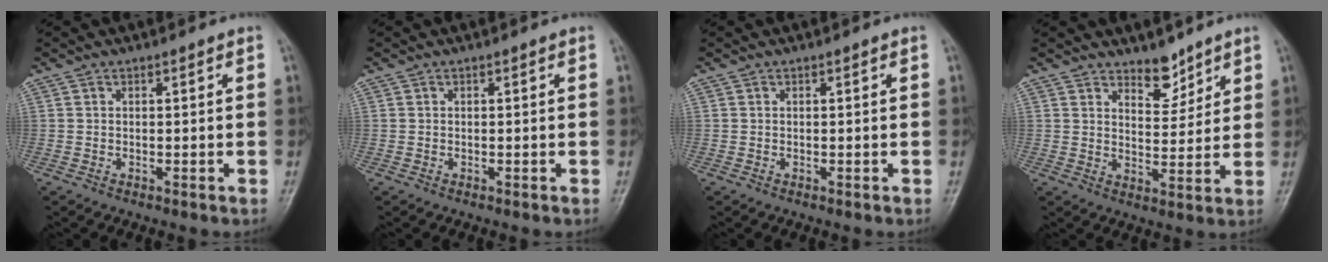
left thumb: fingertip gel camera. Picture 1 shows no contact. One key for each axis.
{"total": 0.0}
{"total": 0.0}
{"total": 5.5, "fx": 4.4, "fy": 2.5, "fz": 2.2, "tx": -0.010, "ty": -0.038, "tz": 0.073}